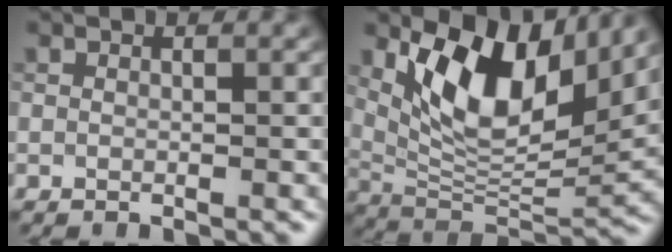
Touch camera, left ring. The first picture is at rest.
{"total": 10.5, "force": [4.6, 5.2, 7.9], "torque": [-0.134, -0.010, 0.090]}